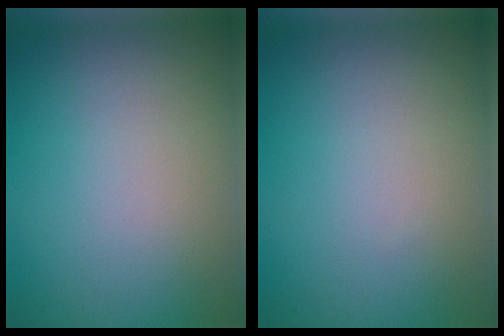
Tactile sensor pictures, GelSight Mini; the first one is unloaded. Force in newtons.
{"total": 0.0}